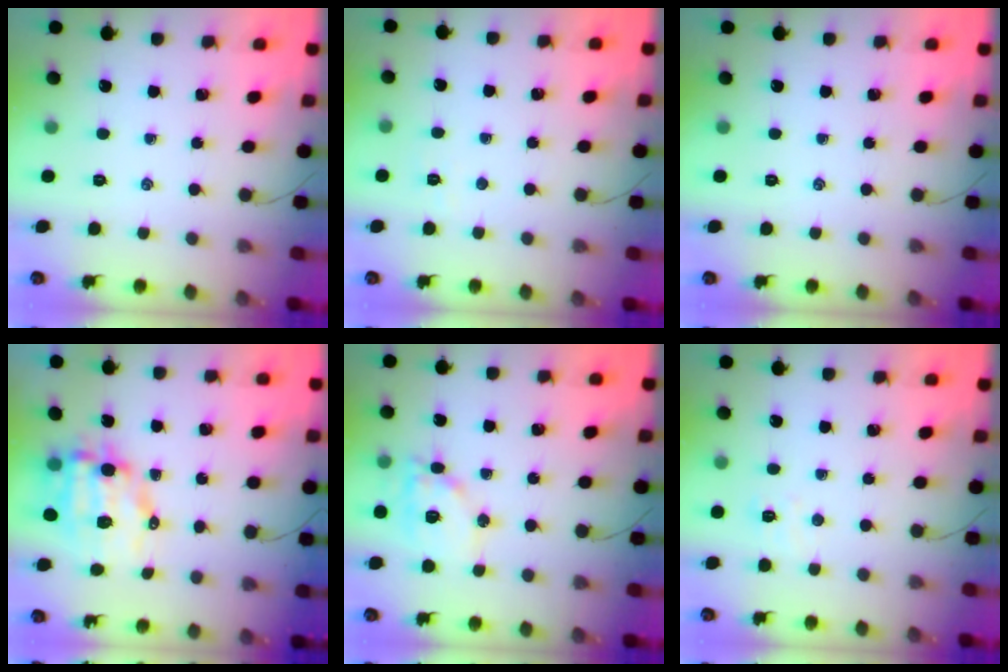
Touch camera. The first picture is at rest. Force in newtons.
{"total": 2.5, "press": 2.4, "slide": 0.7}
{"total": 0.0}
{"total": 10.6, "press": 10.3, "slide": 2.4}
{"total": 12.3, "press": 12.1, "slide": 1.7}
{"total": 4.8, "press": 4.7, "slide": 1.2}